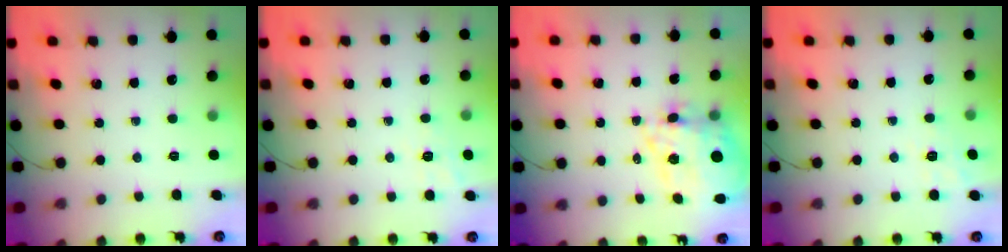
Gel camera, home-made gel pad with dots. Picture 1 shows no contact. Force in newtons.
{"total": 2.3, "press": 0.9, "slide": 2.1}
{"total": 12.2, "press": 11.6, "slide": 3.7}
{"total": 2.2, "press": 0.8, "slide": 2.1}